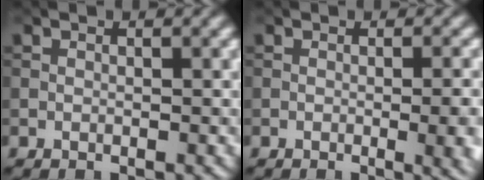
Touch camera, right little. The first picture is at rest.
{"total": 6.1, "force": [-0.8, 2.6, 5.5], "torque": [-0.042, -0.008, -0.001]}